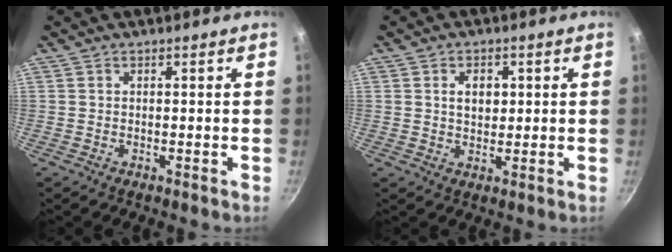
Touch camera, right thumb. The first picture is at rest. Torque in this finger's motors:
{"motor_torque": [0.47, 1.19, 0.37, 0.15, 0.05]}